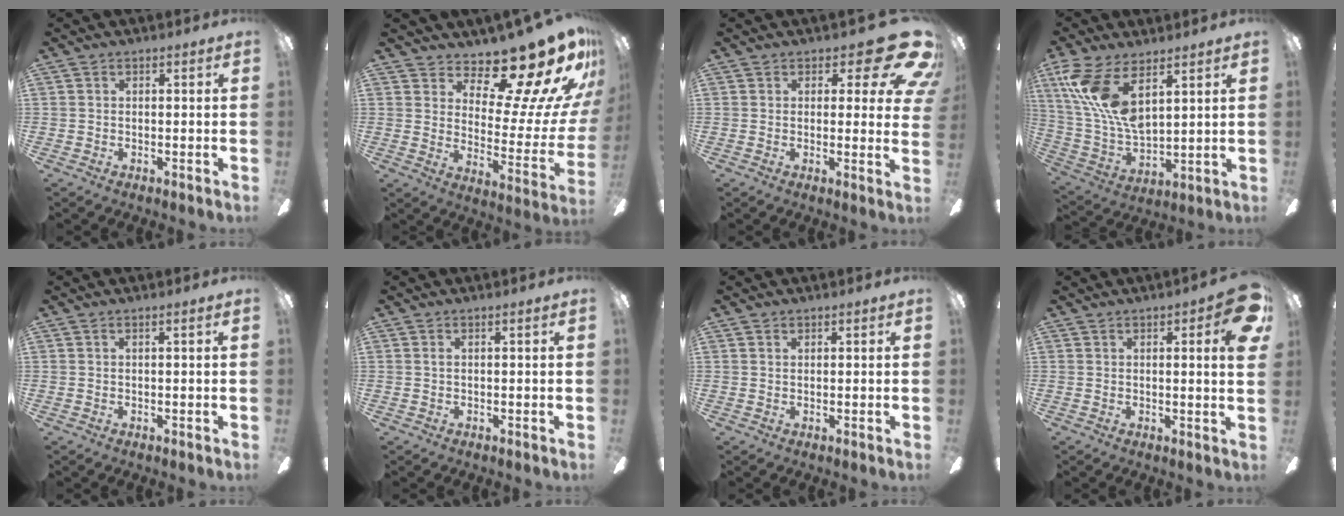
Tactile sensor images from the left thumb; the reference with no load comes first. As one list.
[{"total": 18.7, "force": [14.5, 5.4, 10.4], "torque": [-0.145, -0.124, 0.237]}, {"total": 13.3, "force": [7.2, 5.3, 9.7], "torque": [-0.116, -0.051, 0.125]}, {"total": 15.8, "force": [8.2, 6.7, 11.7], "torque": [-0.265, -0.031, 0.147]}, {"total": 0.9, "force": [0.1, 0.0, 0.9], "torque": [-0.015, -0.001, 0.002]}, {"total": 1.1, "force": [0.0, 0.1, 1.1], "torque": [-0.020, -0.001, 0.000]}, {"total": 0.6, "force": [0.5, 0.3, 0.3], "torque": [-0.006, 0.003, 0.008]}, {"total": 6.6, "force": [2.6, 1.3, 5.9], "torque": [-0.075, -0.010, 0.037]}]